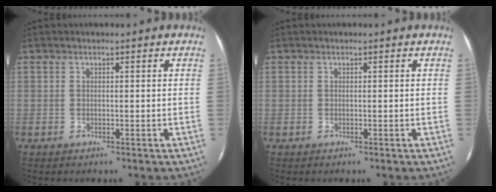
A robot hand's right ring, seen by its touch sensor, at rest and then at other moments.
{"total": 0.0}